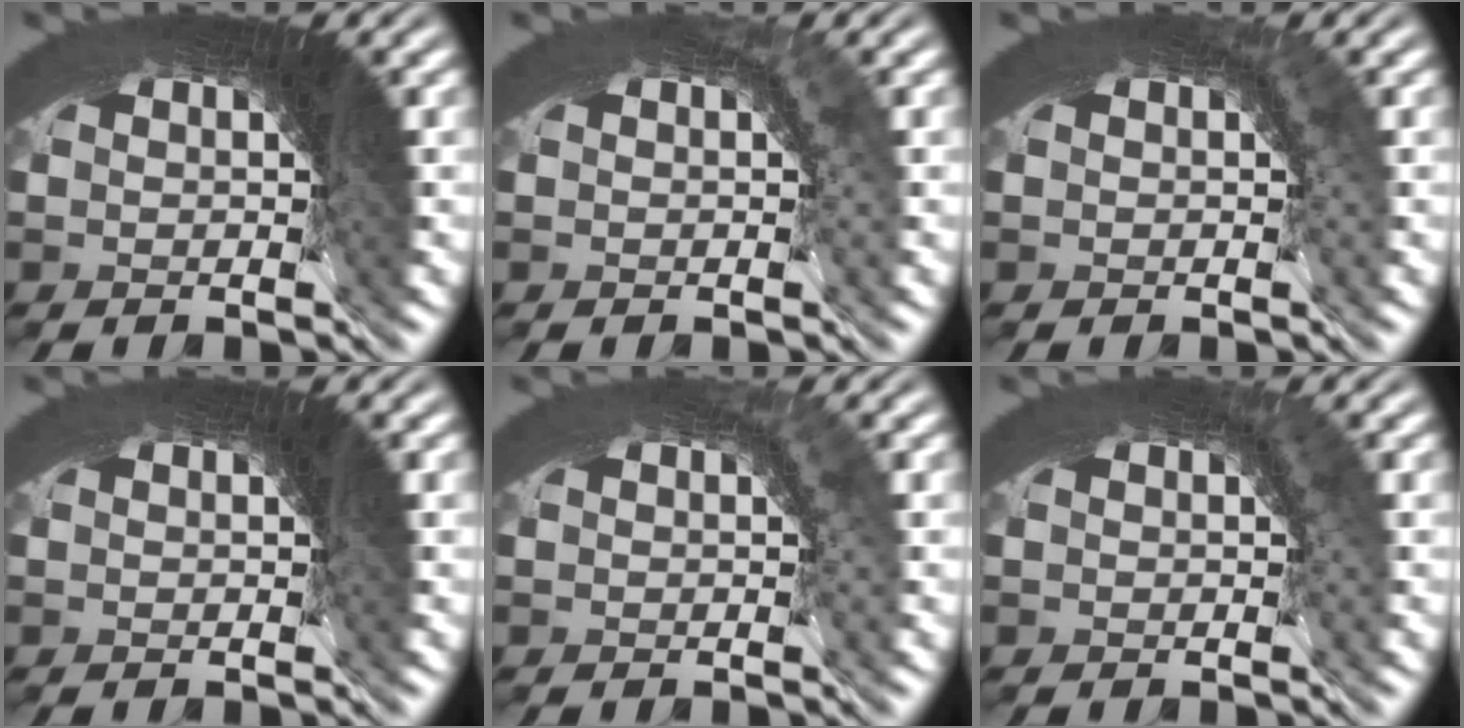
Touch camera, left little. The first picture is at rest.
{"total": 6.5, "force": [-0.9, -2.0, -6.1], "torque": [0.063, -0.014, -0.004]}
{"total": 5.3, "force": [-0.6, -1.6, -5.0], "torque": [0.048, -0.013, -0.002]}
{"total": 0.0}
{"total": 5.9, "force": [-0.8, -1.8, -5.5], "torque": [0.056, -0.013, -0.004]}
{"total": 4.4, "force": [-0.5, -1.2, -4.2], "torque": [0.038, -0.011, 0.000]}